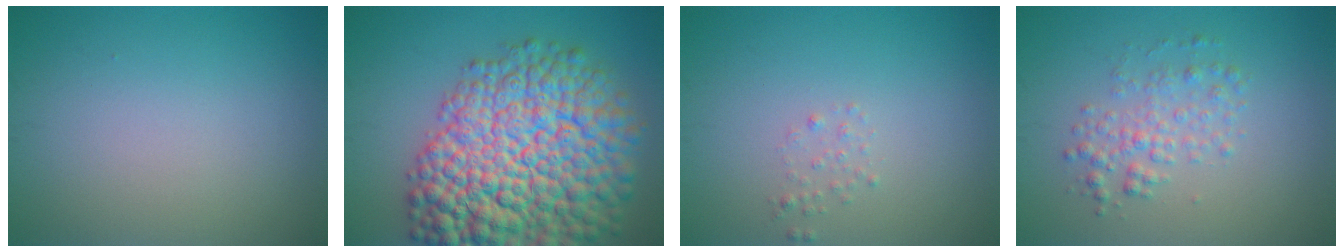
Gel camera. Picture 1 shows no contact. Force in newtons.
{"total": 16.1, "press": 16.1, "slide": 0.7}
{"total": 0.8, "press": 0.8, "slide": 0.1}
{"total": 2.5, "press": 2.5, "slide": 0.0}